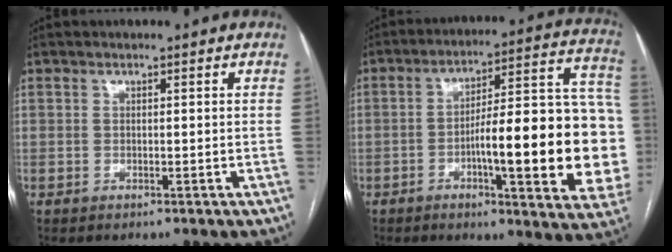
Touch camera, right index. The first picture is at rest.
{"total": 23.8, "force": [-4.0, 4.2, 23.1], "torque": [-0.241, 0.029, -0.047]}